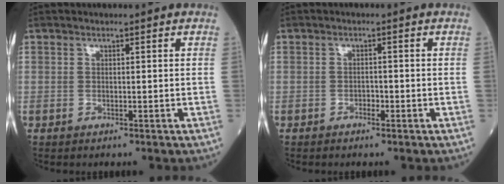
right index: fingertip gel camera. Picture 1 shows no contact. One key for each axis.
{"total": 1.1, "fx": -0.7, "fy": 0.6, "fz": 0.6, "tx": -0.007, "ty": 0.003, "tz": -0.012}